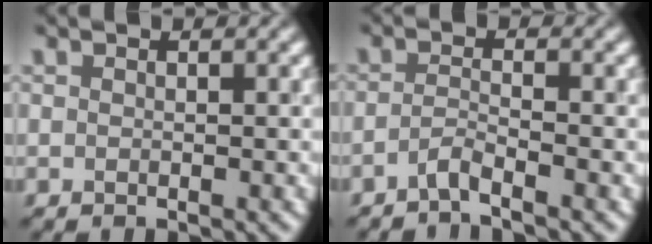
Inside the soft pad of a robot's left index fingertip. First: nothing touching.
{"total": 1.7, "force": [-1.4, 0.0, 1.0], "torque": [-0.018, 0.003, -0.037]}